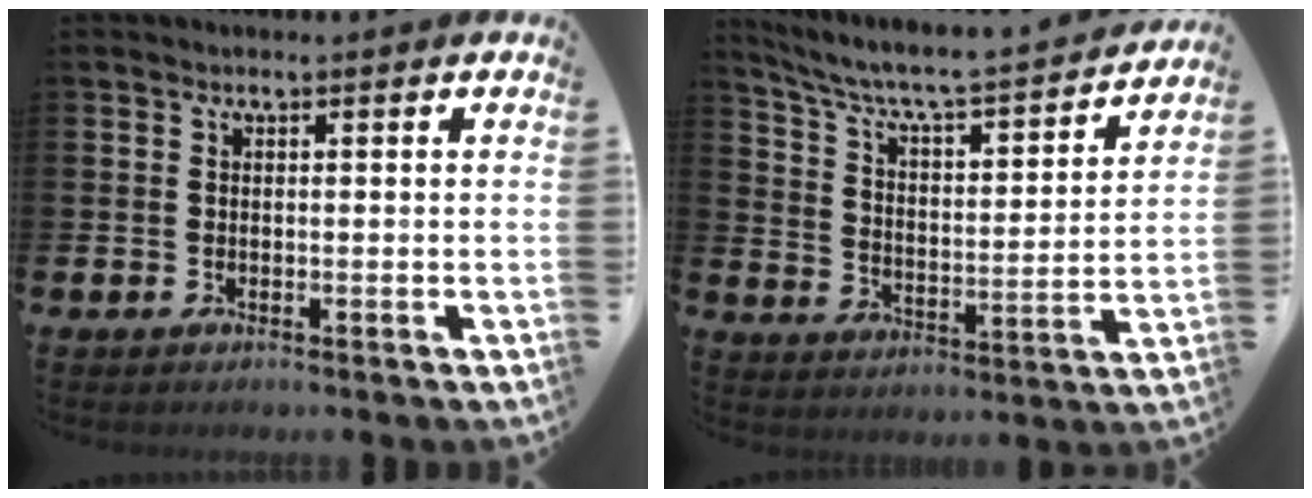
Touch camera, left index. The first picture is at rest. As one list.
[{"total": 6.5, "force": [5.9, 0.9, 2.6], "torque": [-0.083, -0.050, 0.093]}]